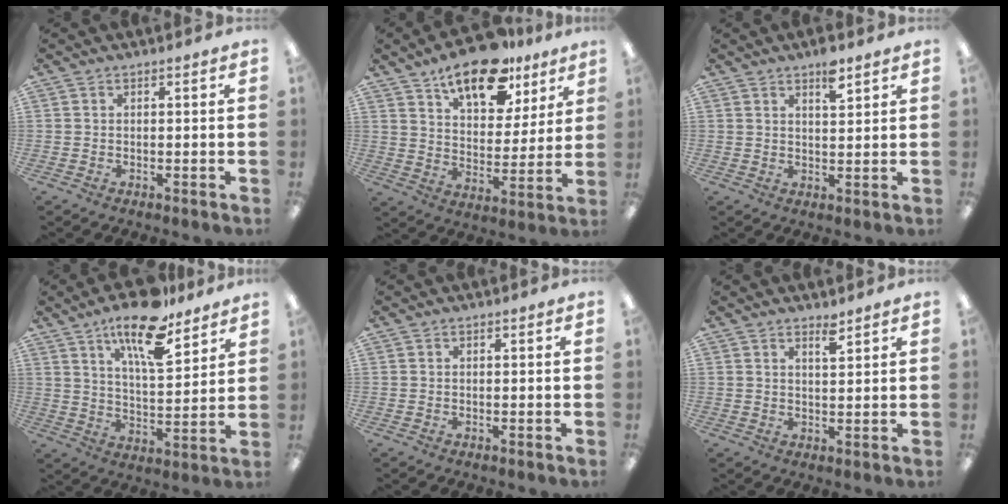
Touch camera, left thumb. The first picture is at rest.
{"total": 16.5, "force": [12.0, 7.5, 8.5], "torque": [-0.131, -0.064, 0.207]}
{"total": 5.4, "force": [3.9, 1.8, 3.4], "torque": [-0.043, -0.020, 0.062]}
{"total": 16.1, "force": [11.4, 5.3, 10.0], "torque": [-0.165, -0.056, 0.189]}
{"total": 0.0}
{"total": 2.5, "force": [2.1, 0.4, 1.4], "torque": [-0.024, -0.005, 0.036]}